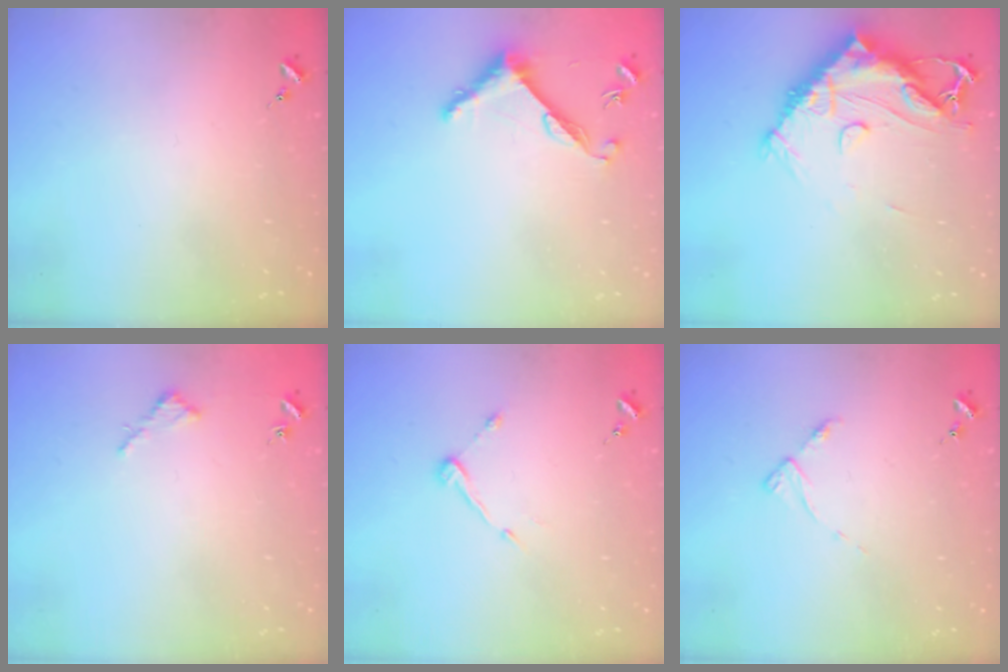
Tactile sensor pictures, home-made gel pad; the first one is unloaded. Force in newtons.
{"total": 7.5, "press": 7.5, "slide": 0.5}
{"total": 14.9, "press": 14.8, "slide": 1.4}
{"total": 2.6, "press": 2.6, "slide": 0.2}
{"total": 6.5, "press": 6.5, "slide": 0.6}
{"total": 4.4, "press": 4.3, "slide": 0.7}